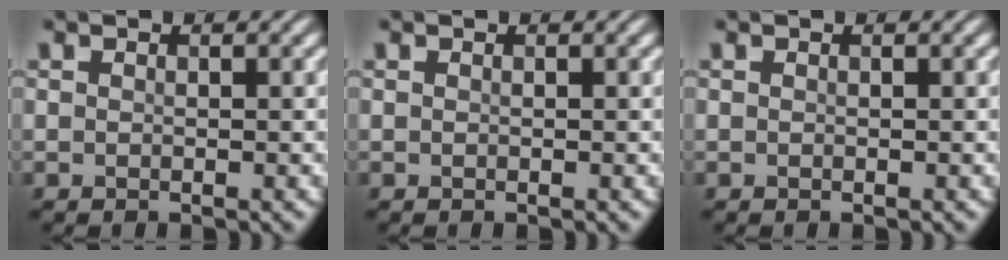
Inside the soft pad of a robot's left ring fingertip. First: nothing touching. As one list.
[{"total": 0.0}, {"total": 0.0}]